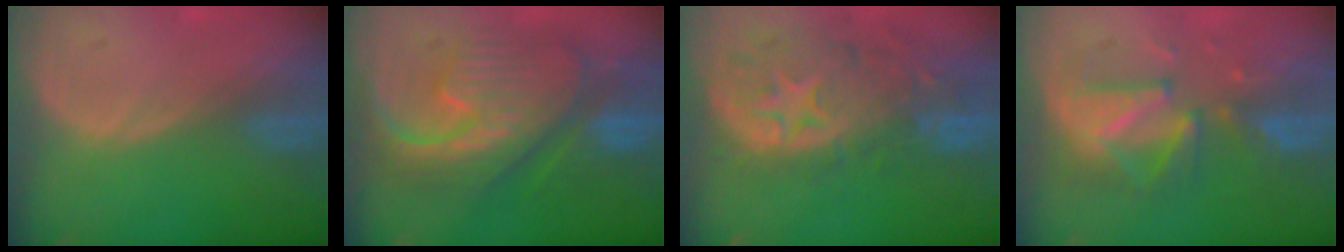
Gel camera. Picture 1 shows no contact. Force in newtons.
{"total": 12.3, "press": 12.2, "slide": 1.4}
{"total": 12.4, "press": 10.5, "slide": 6.7}
{"total": 7.9, "press": 7.9, "slide": 0.6}